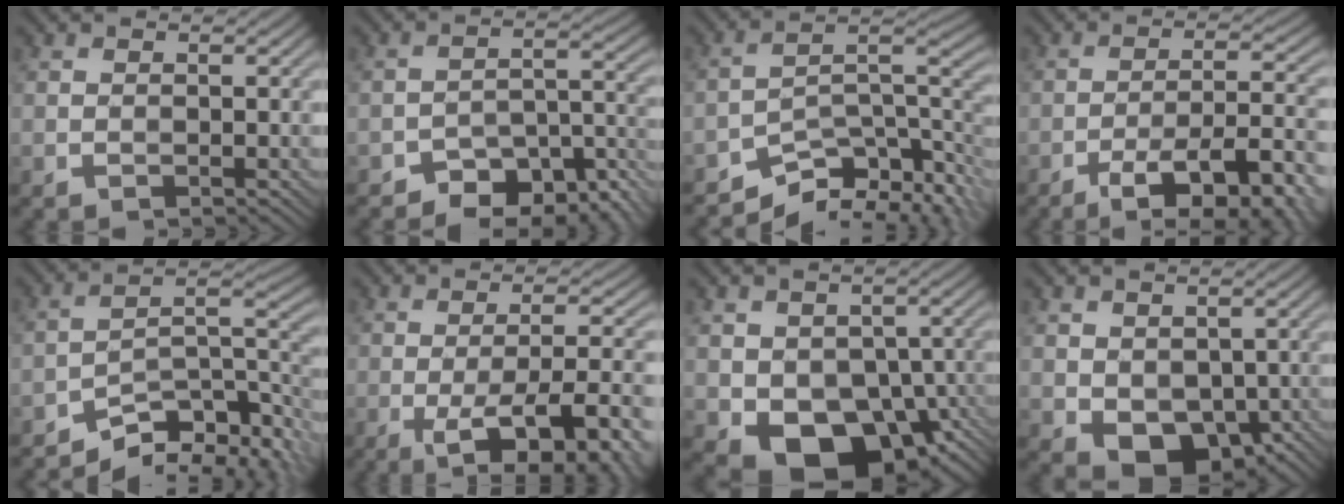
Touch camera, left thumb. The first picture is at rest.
{"total": 8.8, "force": [-7.2, 3.5, 3.8], "torque": [-0.044, 0.008, -0.116]}
{"total": 10.4, "force": [-6.8, 4.7, 6.3], "torque": [-0.087, -0.005, -0.115]}
{"total": 13.9, "force": [-8.9, 3.7, 10.0], "torque": [-0.150, 0.002, -0.128]}
{"total": 10.4, "force": [-7.0, 3.8, 6.6], "torque": [-0.091, -0.002, -0.125]}
{"total": 12.3, "force": [-5.3, 3.5, 10.6], "torque": [-0.150, 0.005, -0.069]}
{"total": 11.3, "force": [-3.5, 7.9, 7.3], "torque": [-0.116, -0.036, -0.045]}
{"total": 6.2, "force": [-0.9, 4.6, 4.1], "torque": [-0.088, -0.026, -0.009]}